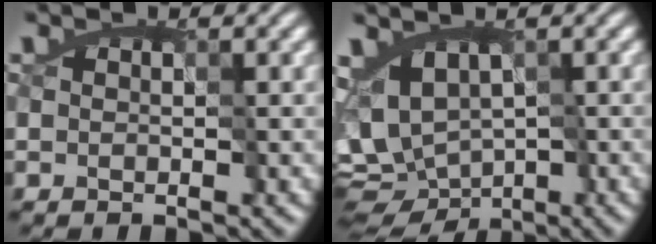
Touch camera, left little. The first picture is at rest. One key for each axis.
{"total": 4.9, "fx": -1.5, "fy": 3.2, "fz": 3.4, "tx": -0.043, "ty": -0.011, "tz": -0.017}